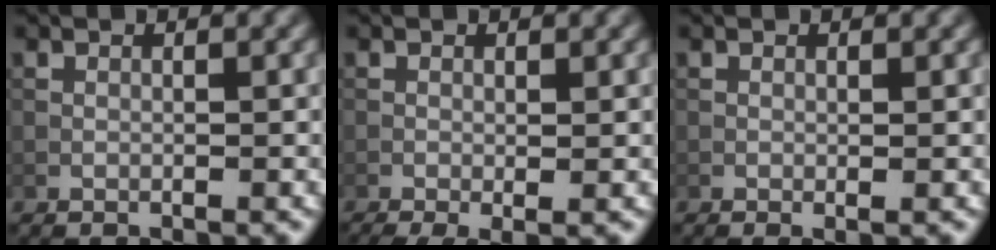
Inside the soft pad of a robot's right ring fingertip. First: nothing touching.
{"total": 2.2, "force": [-1.0, 0.5, 1.9], "torque": [-0.037, -0.007, -0.019]}
{"total": 0.0}